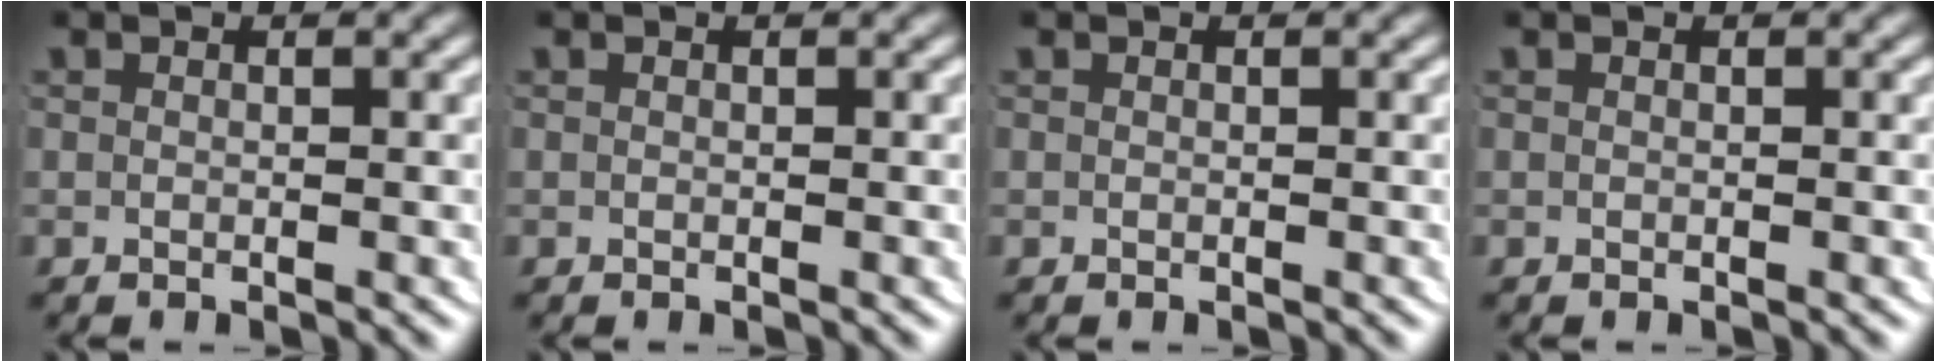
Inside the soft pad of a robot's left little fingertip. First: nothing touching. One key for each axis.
{"total": 0.0}
{"total": 0.0}
{"total": 0.0}